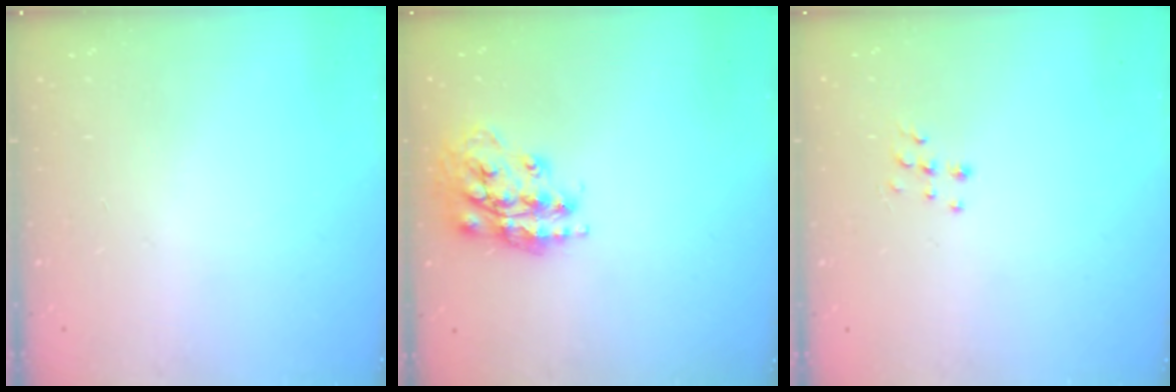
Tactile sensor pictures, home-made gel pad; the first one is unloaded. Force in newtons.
{"total": 17.3, "press": 17.2, "slide": 1.7}
{"total": 5.2, "press": 5.2, "slide": 0.3}